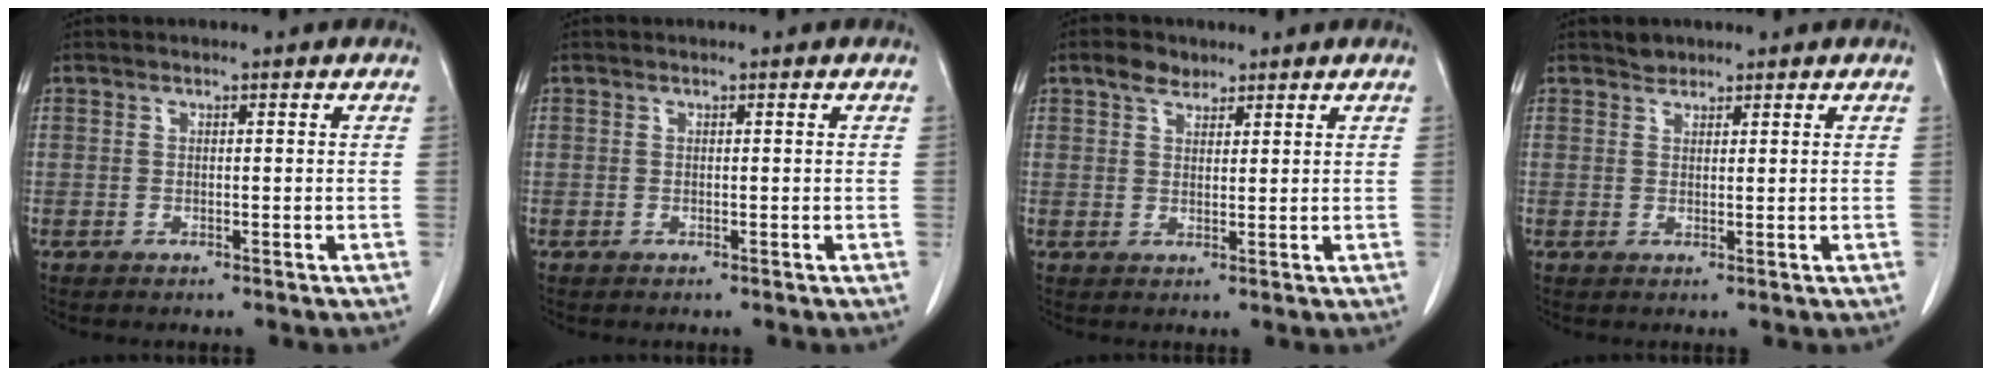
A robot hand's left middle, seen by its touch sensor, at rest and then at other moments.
{"total": 0.0}
{"total": 3.0, "force": [2.2, 1.7, 1.1], "torque": [-0.025, 0.007, 0.039]}
{"total": 1.4, "force": [1.3, 0.7, 0.1], "torque": [-0.004, 0.001, 0.021]}